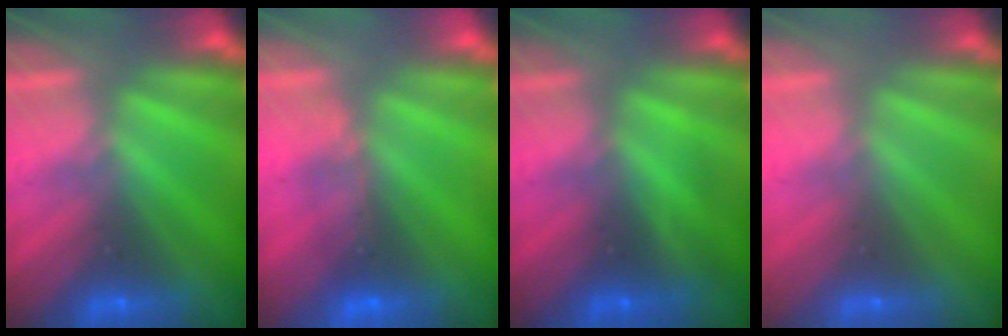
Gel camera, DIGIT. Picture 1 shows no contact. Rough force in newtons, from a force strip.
{"total": 3.0}
{"total": 1.7}
{"total": 2.8}